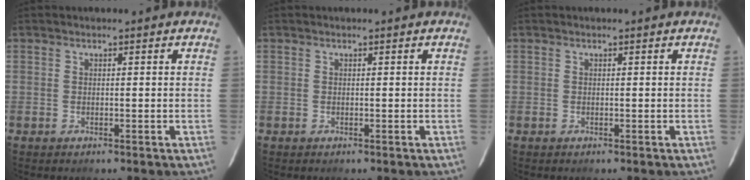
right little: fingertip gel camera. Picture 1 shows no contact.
{"total": 0.0}
{"total": 0.0}